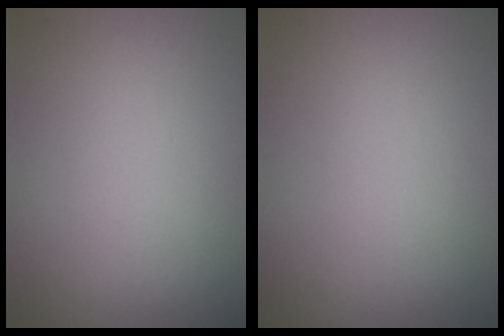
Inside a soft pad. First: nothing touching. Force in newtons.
{"total": 0.0}